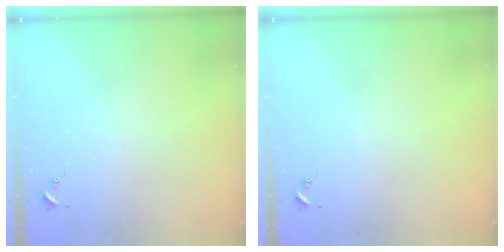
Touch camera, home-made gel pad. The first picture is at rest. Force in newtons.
{"total": 0.0}